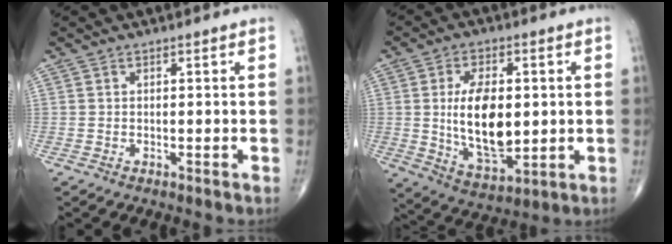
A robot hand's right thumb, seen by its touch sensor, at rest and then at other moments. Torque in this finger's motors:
{"motor_torque": [1.23, 1.37, 1.28, 0.25, 0.12]}